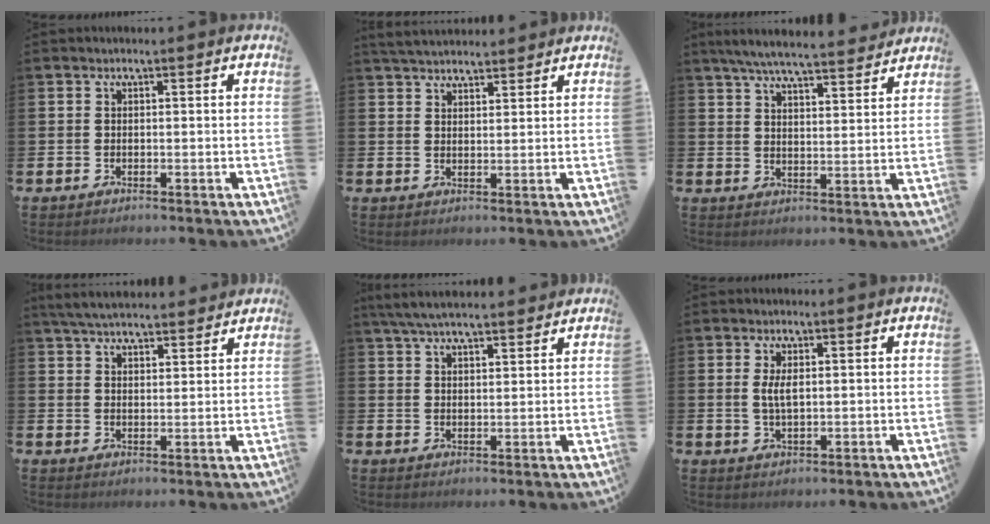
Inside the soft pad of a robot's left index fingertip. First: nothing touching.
{"total": 4.1, "force": [4.0, 0.9, 0.6], "torque": [-0.016, -0.015, 0.073]}
{"total": 6.7, "force": [6.4, 0.6, 2.1], "torque": [-0.056, -0.036, 0.113]}
{"total": 5.5, "force": [5.3, 0.9, 1.2], "torque": [-0.036, -0.022, 0.095]}
{"total": 5.7, "force": [5.4, 0.8, 1.7], "torque": [-0.053, -0.014, 0.101]}
{"total": 2.8, "force": [0.8, 1.0, 2.5], "torque": [-0.046, 0.004, 0.011]}